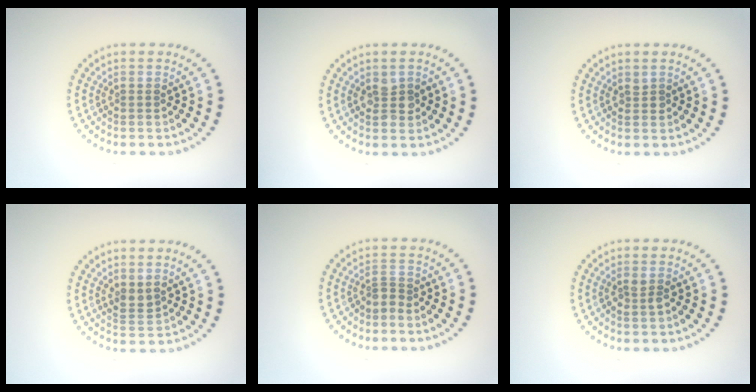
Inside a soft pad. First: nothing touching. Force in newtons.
{"total": 2.0, "press": 2.0, "slide": 0.2}
{"total": 0.6, "press": 0.6, "slide": 0.2}
{"total": 1.4, "press": 1.1, "slide": 0.8}
{"total": 1.0, "press": 0.6, "slide": 0.8}
{"total": 0.9, "press": 0.8, "slide": 0.3}